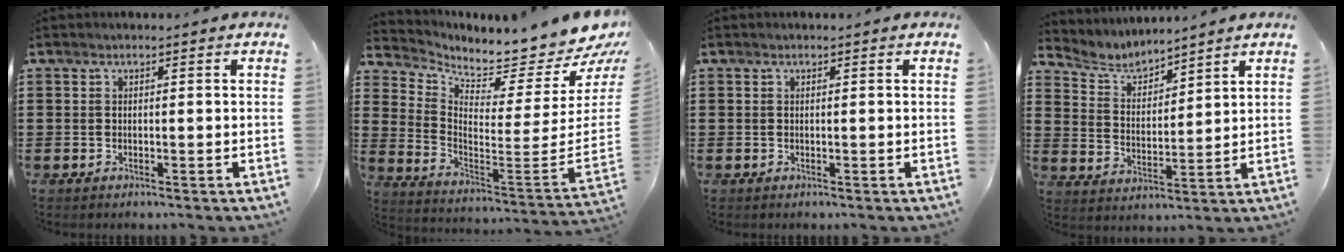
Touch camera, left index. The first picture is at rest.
{"total": 4.7, "force": [4.6, 0.3, 1.1], "torque": [-0.041, -0.079, 0.066]}
{"total": 0.0}
{"total": 4.7, "force": [4.6, 1.0, 0.8], "torque": [-0.040, -0.023, 0.079]}